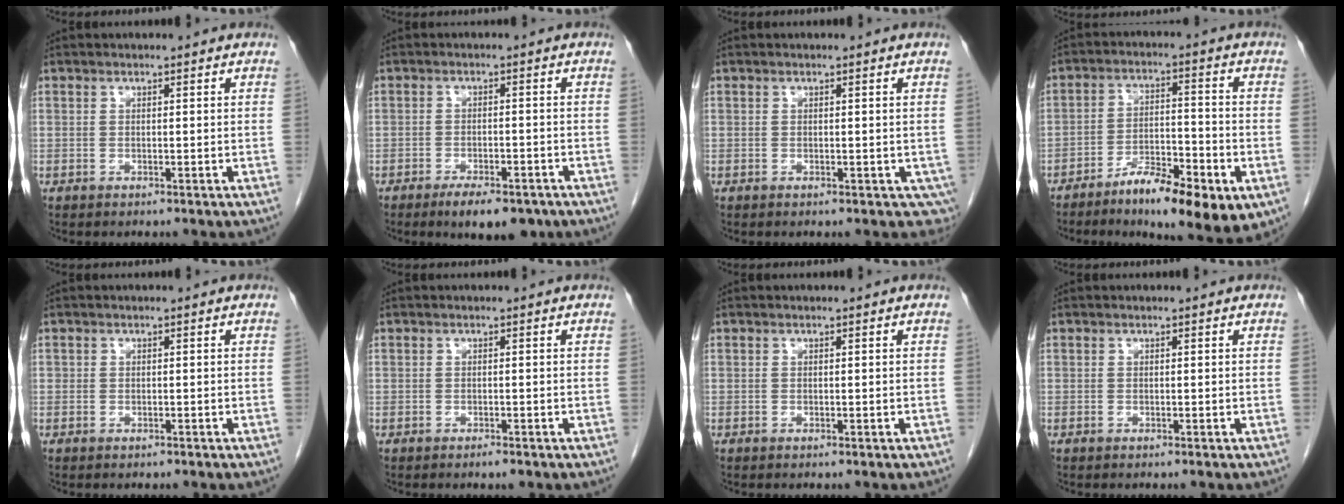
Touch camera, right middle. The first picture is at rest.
{"total": 7.2, "force": [-5.2, 2.5, 4.4], "torque": [-0.060, -0.005, -0.075]}
{"total": 2.4, "force": [-0.5, 1.6, 1.7], "torque": [-0.014, -0.001, -0.004]}
{"total": 12.2, "force": [-6.7, 2.8, 9.8], "torque": [-0.153, -0.001, -0.103]}
{"total": 0.6, "force": [-0.4, 0.5, 0.0], "torque": [-0.002, 0.005, -0.007]}
{"total": 1.0, "force": [-0.8, 0.3, 0.6], "torque": [-0.009, -0.001, -0.008]}
{"total": 0.0}
{"total": 0.0}